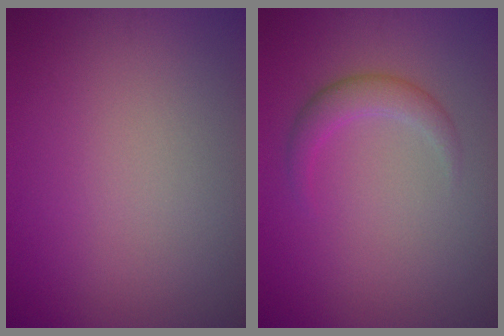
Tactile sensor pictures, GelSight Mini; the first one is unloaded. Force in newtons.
{"total": 2.2, "press": 2.2, "slide": 0.1}